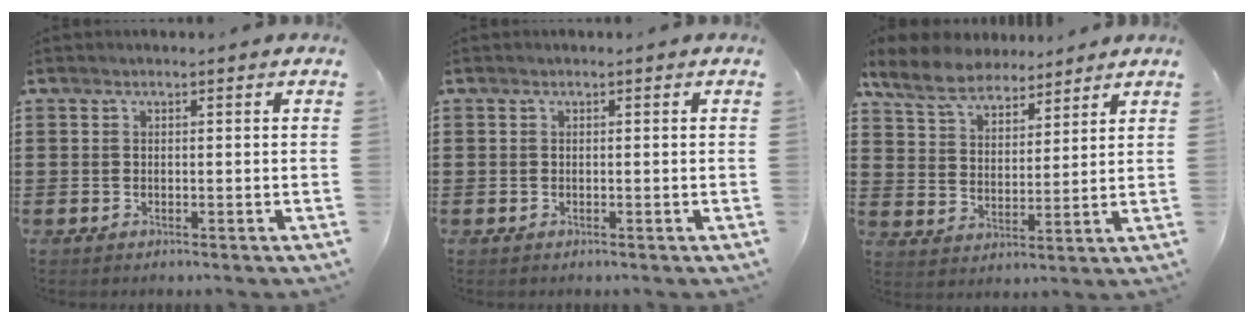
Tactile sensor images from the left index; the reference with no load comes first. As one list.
[{"total": 0.0}, {"total": 7.5, "force": [6.5, 2.7, 2.7], "torque": [-0.080, -0.013, 0.120]}]